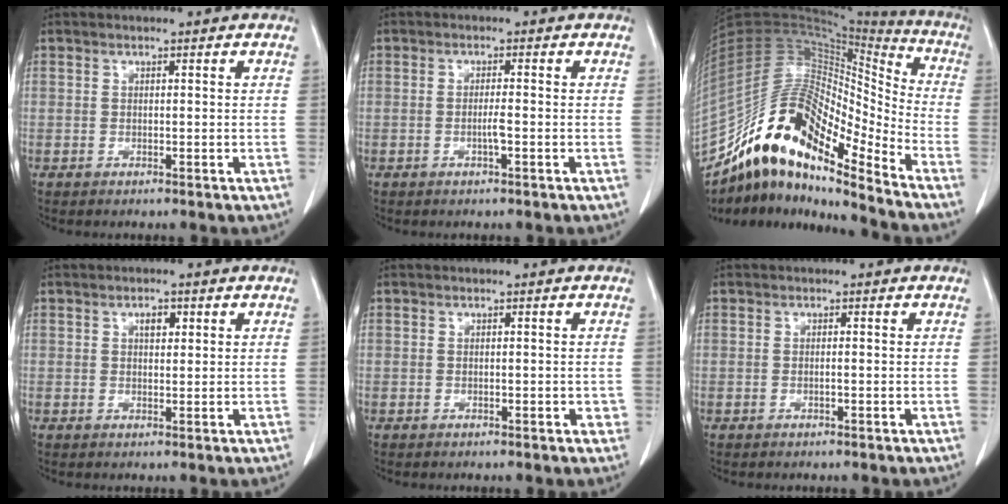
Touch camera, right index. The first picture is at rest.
{"total": 1.9, "force": [-0.7, -0.1, 1.8], "torque": [-0.036, -0.001, -0.013]}
{"total": 20.1, "force": [-15.2, 4.4, 12.5], "torque": [-0.249, 0.033, -0.276]}
{"total": 2.0, "force": [0.8, 1.0, 1.5], "torque": [-0.024, -0.001, 0.012]}
{"total": 1.4, "force": [-0.4, 0.7, 1.2], "torque": [-0.015, 0.003, -0.003]}
{"total": 0.6, "force": [-0.2, 0.0, 0.6], "torque": [-0.012, 0.001, -0.003]}